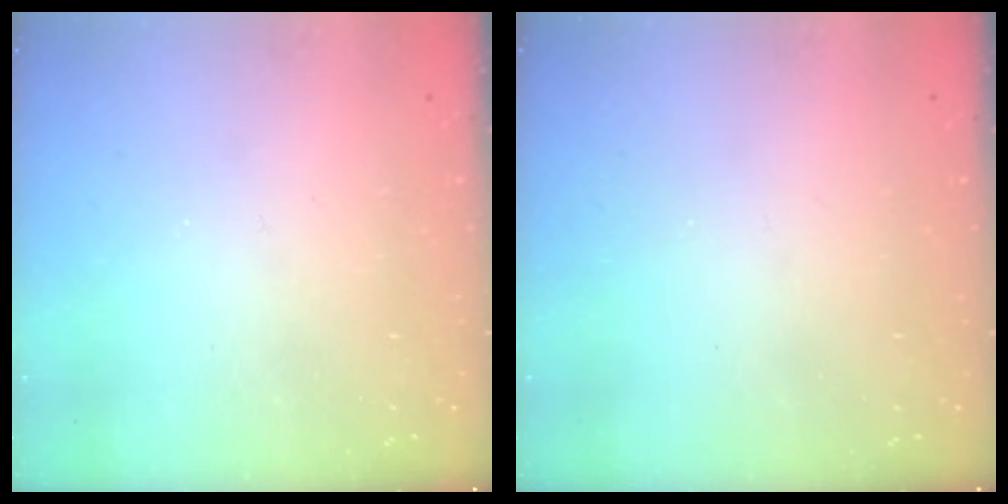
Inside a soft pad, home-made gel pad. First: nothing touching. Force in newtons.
{"total": 0.0}